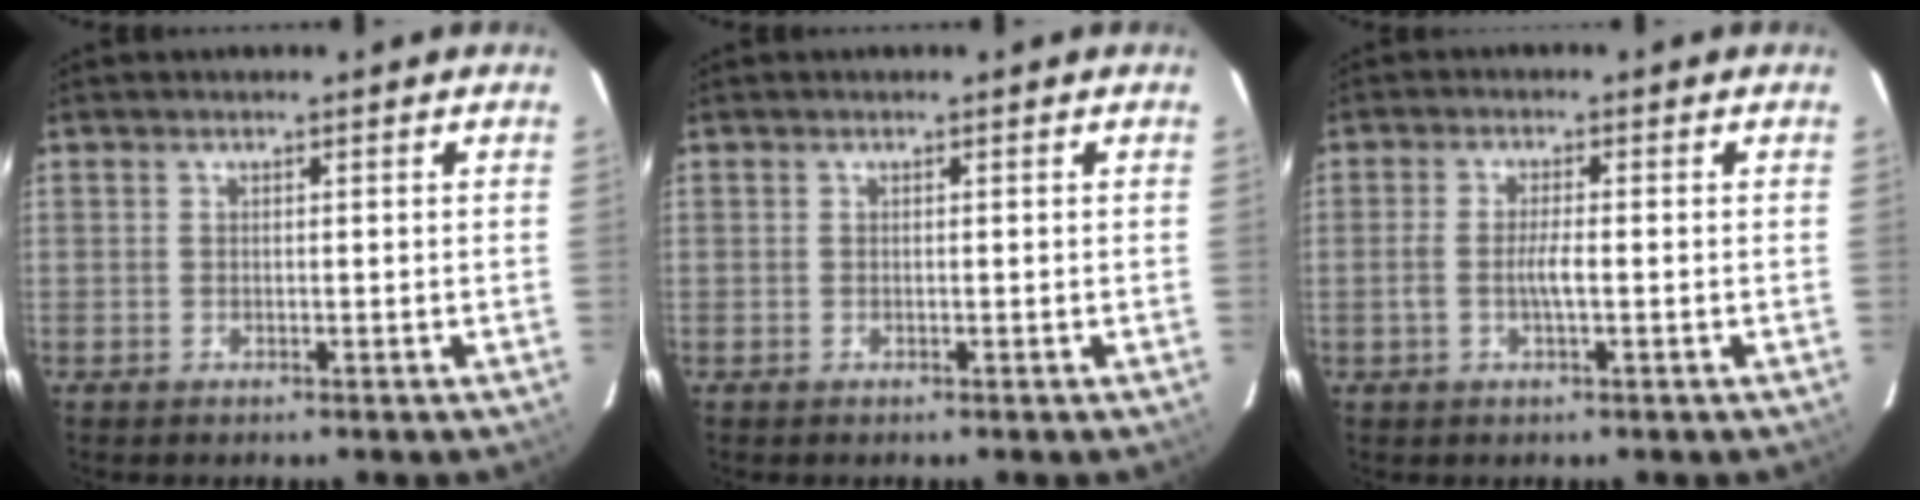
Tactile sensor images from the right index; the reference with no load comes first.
{"total": 0.0}
{"total": 3.2, "force": [-0.8, 0.4, 3.1], "torque": [-0.062, 0.001, -0.016]}